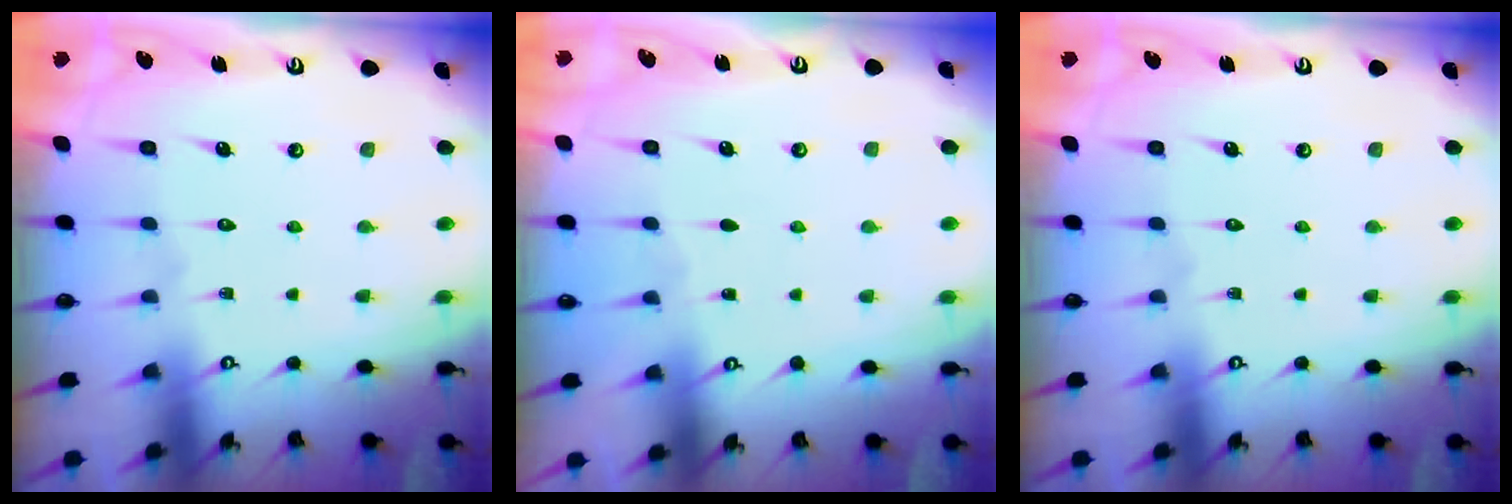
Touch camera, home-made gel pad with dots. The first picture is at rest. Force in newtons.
{"total": 2.5, "press": 2.5, "slide": 0.3}
{"total": 0.0}